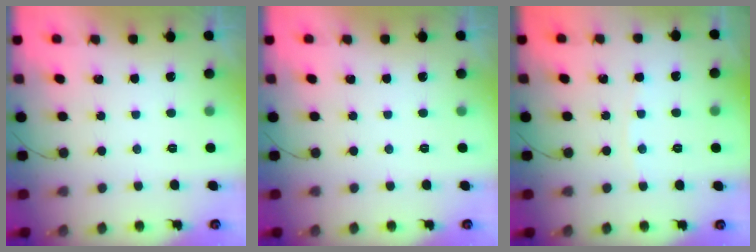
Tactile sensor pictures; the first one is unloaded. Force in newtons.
{"total": 0.0}
{"total": 1.5, "press": 1.5, "slide": 0.2}